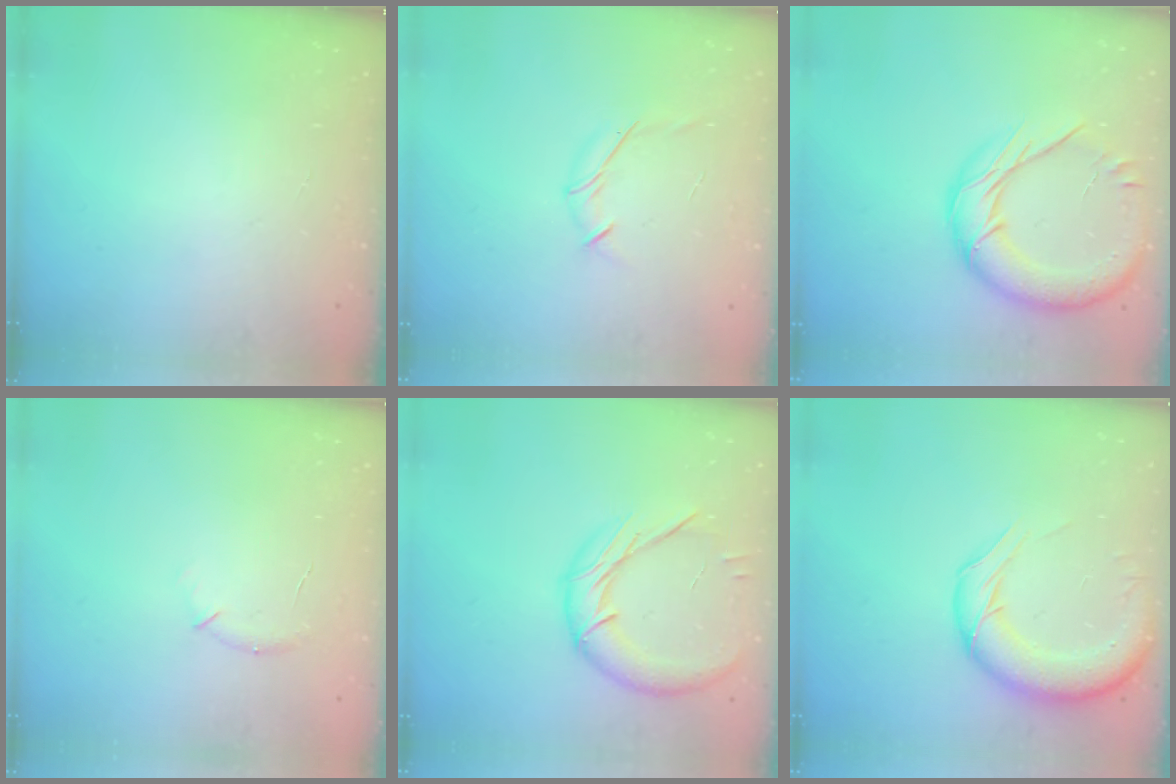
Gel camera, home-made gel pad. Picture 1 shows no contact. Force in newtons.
{"total": 5.9, "press": 5.8, "slide": 1.4}
{"total": 18.5, "press": 18.4, "slide": 2.1}
{"total": 6.6, "press": 6.3, "slide": 1.7}
{"total": 13.7, "press": 13.6, "slide": 1.1}
{"total": 13.8, "press": 13.4, "slide": 3.5}